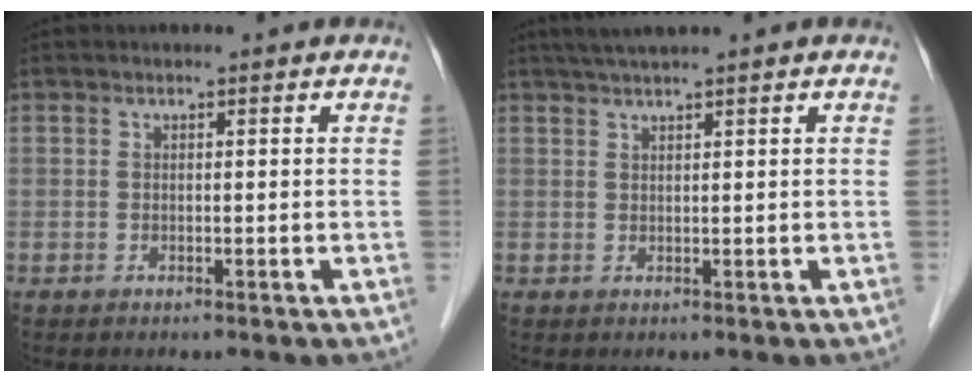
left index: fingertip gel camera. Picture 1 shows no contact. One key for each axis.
{"total": 3.4, "fx": 2.8, "fy": -0.6, "fz": 1.9, "tx": -0.032, "ty": 0.021, "tz": 0.053}